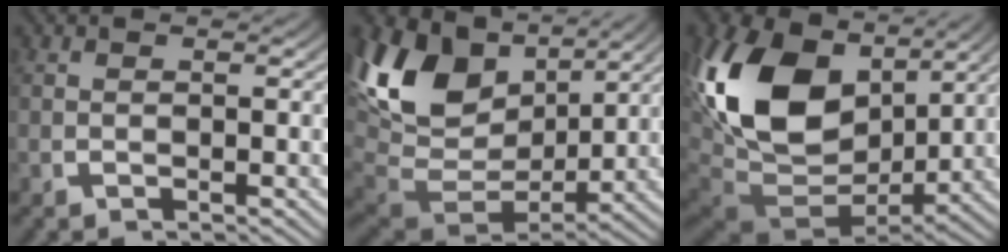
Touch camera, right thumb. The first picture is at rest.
{"total": 14.3, "force": [1.5, 9.8, 10.3], "torque": [-0.259, -0.050, 0.044]}
{"total": 18.0, "force": [0.5, 12.0, 13.5], "torque": [-0.325, -0.069, 0.036]}